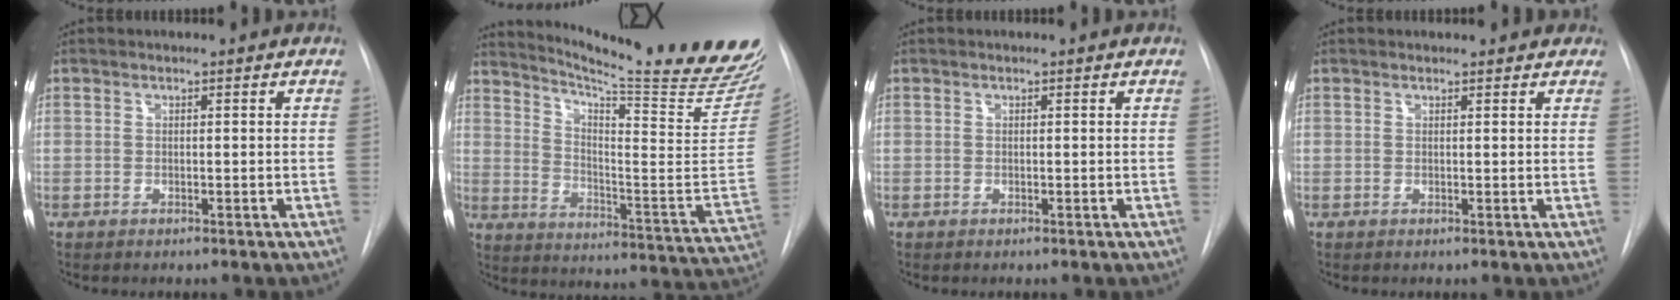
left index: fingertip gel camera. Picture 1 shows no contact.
{"total": 25.4, "force": [22.0, -1.3, 12.5], "torque": [-0.196, -0.119, 0.295]}
{"total": 0.0}
{"total": 4.7, "force": [4.2, 1.8, 1.2], "torque": [-0.004, 0.007, 0.033]}